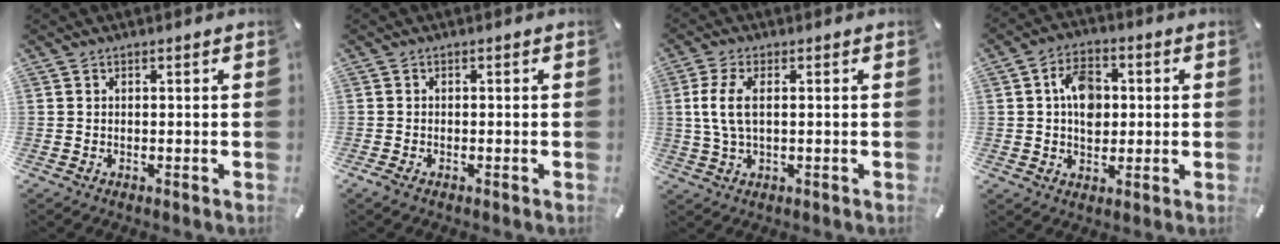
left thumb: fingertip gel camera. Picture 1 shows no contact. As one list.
[{"total": 1.0, "force": [-0.6, 0.3, 0.7], "torque": [-0.013, -0.001, -0.010]}, {"total": 6.8, "force": [0.8, 2.8, 6.2], "torque": [-0.144, -0.003, 0.008]}, {"total": 8.5, "force": [0.8, 6.4, 5.6], "torque": [-0.078, 0.007, 0.015]}]